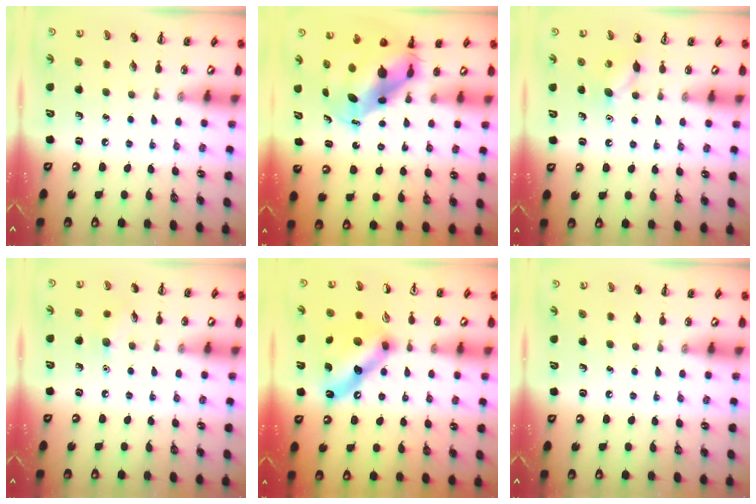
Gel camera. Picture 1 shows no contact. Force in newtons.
{"total": 7.8, "press": 7.5, "slide": 2.2}
{"total": 5.8, "press": 5.6, "slide": 1.7}
{"total": 5.3, "press": 5.1, "slide": 1.3}
{"total": 11.0, "press": 11.0, "slide": 0.0}
{"total": 0.0}